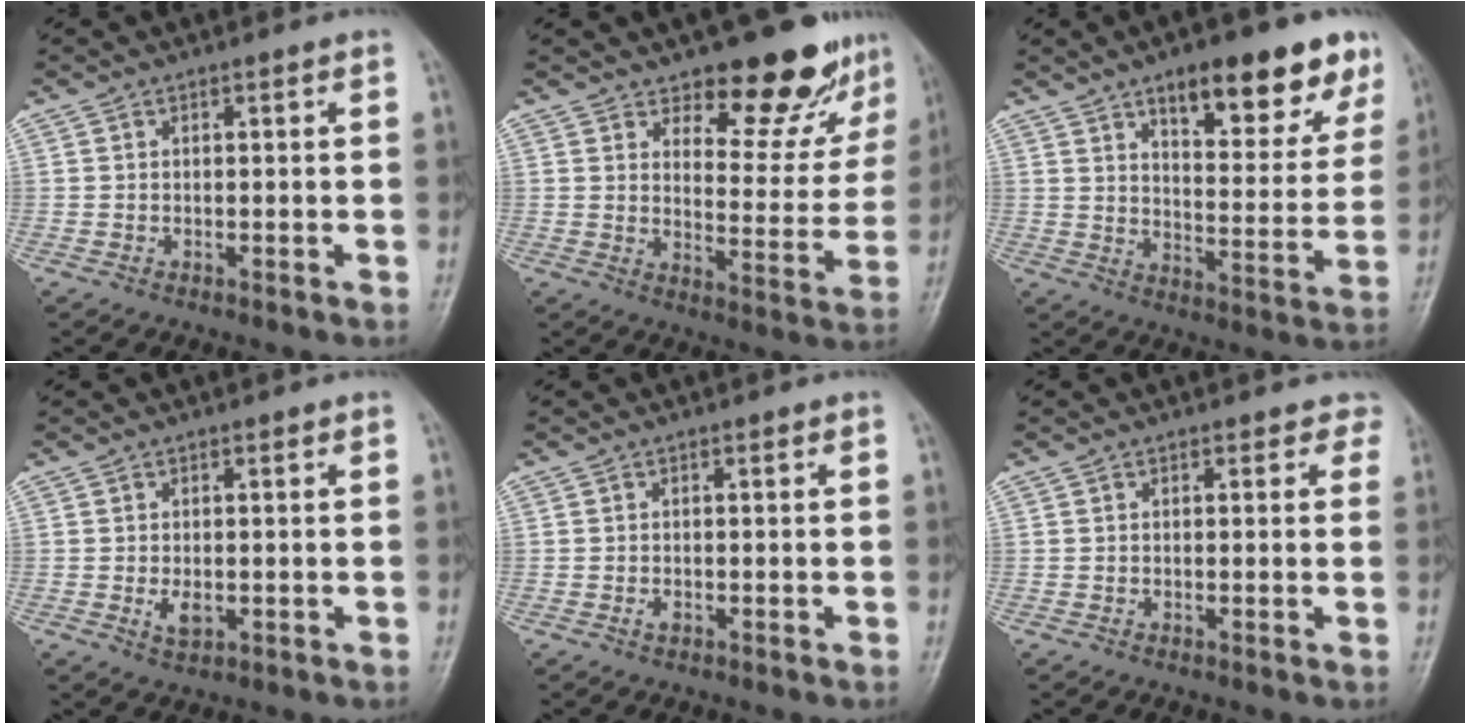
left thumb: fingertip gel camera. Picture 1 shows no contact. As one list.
[{"total": 14.2, "force": [11.1, 5.7, 6.8], "torque": [-0.039, -0.091, 0.147]}, {"total": 17.9, "force": [11.0, 6.6, 12.6], "torque": [-0.121, -0.049, 0.157]}, {"total": 2.7, "force": [-0.3, 1.6, 2.1], "torque": [-0.036, -0.006, -0.002]}, {"total": 0.8, "force": [-0.2, 0.5, 0.5], "torque": [-0.007, -0.001, -0.004]}, {"total": 2.3, "force": [1.7, 1.4, 0.4], "torque": [0.025, -0.005, 0.002]}]